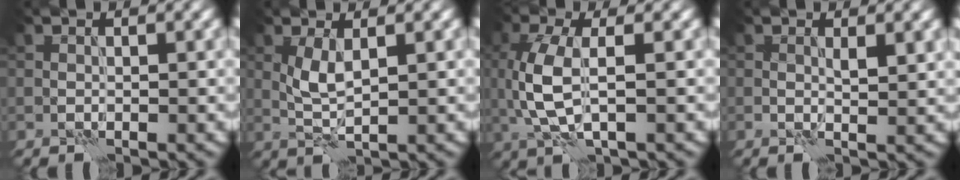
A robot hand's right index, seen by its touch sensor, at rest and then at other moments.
{"total": 2.5, "force": [0.6, 0.7, 2.3], "torque": [-0.055, 0.001, 0.013]}
{"total": 4.8, "force": [0.3, 2.0, 4.4], "torque": [-0.115, -0.004, 0.007]}
{"total": 1.3, "force": [0.4, 0.3, 1.2], "torque": [-0.021, -0.002, 0.007]}